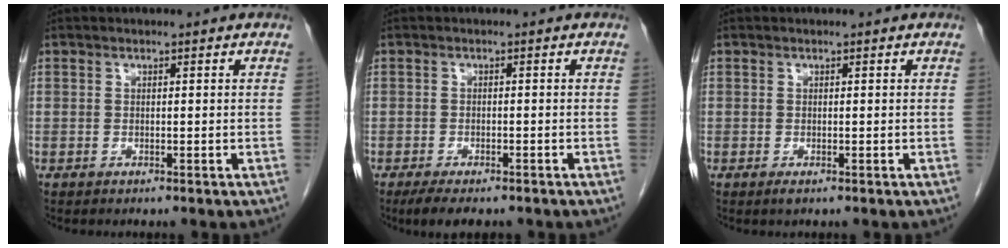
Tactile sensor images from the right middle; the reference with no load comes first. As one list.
[{"total": 4.7, "force": [-3.6, 1.6, 2.6], "torque": [-0.042, -0.010, -0.051]}, {"total": 0.5, "force": [-0.3, 0.1, 0.4], "torque": [-0.007, -0.002, -0.004]}]